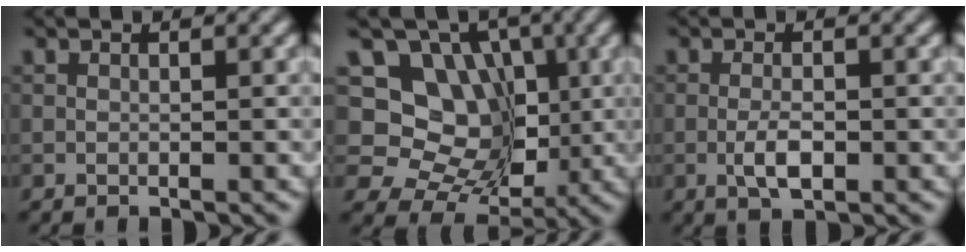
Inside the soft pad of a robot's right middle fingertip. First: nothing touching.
{"total": 9.1, "force": [1.6, 7.8, 4.4], "torque": [-0.061, 0.003, 0.006]}
{"total": 2.4, "force": [-0.7, 0.9, 2.1], "torque": [-0.041, -0.001, -0.014]}